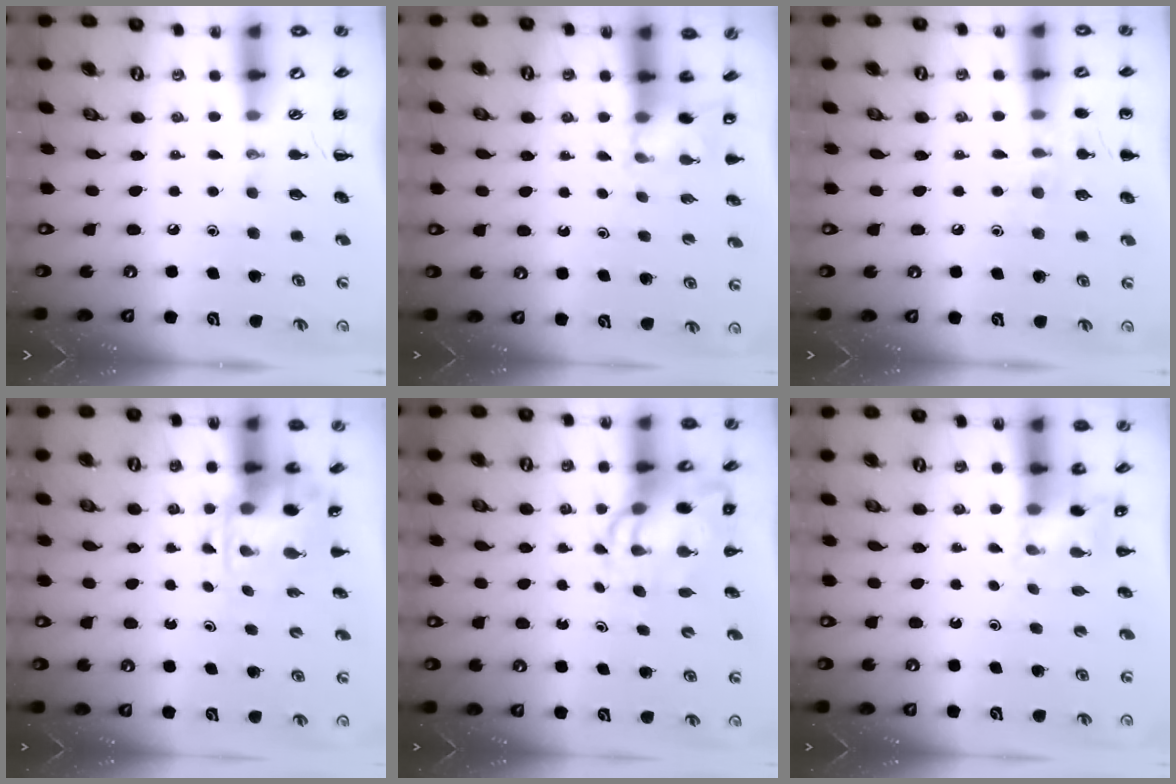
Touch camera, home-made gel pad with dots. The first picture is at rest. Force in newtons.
{"total": 4.0, "press": 3.8, "slide": 1.2}
{"total": 7.7, "press": 7.5, "slide": 1.7}
{"total": 4.1, "press": 4.0, "slide": 0.7}
{"total": 7.7, "press": 7.4, "slide": 2.2}
{"total": 3.0, "press": 2.8, "slide": 1.0}